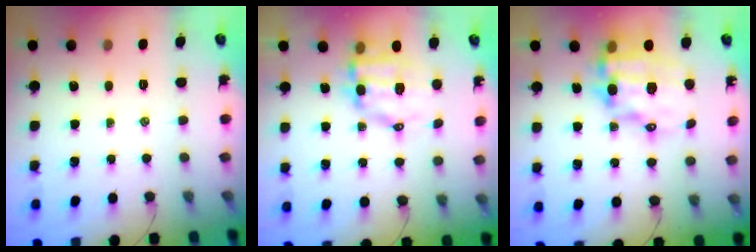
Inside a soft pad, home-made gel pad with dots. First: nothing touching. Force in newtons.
{"total": 8.9, "press": 8.6, "slide": 2.1}
{"total": 15.5, "press": 15.1, "slide": 3.5}